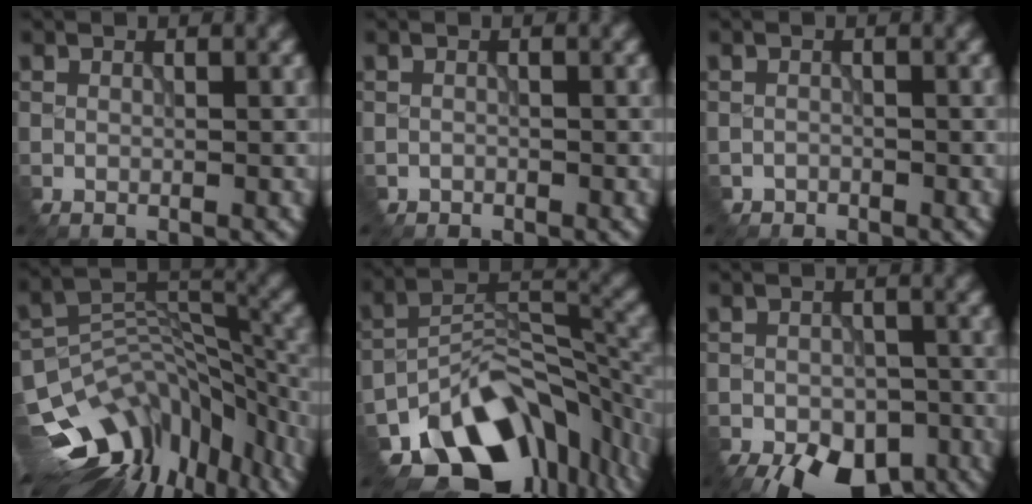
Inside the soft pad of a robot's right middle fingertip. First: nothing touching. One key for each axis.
{"total": 0.8, "fx": -0.4, "fy": 0.1, "fz": -0.7, "tx": 0.017, "ty": -0.004, "tz": -0.010}
{"total": 1.1, "fx": -0.7, "fy": 0.2, "fz": -0.9, "tx": 0.022, "ty": -0.005, "tz": -0.016}
{"total": 12.8, "fx": -8.0, "fy": 7.3, "fz": 6.8, "tx": -0.133, "ty": 0.000, "tz": -0.108}
{"total": 13.4, "fx": -9.3, "fy": 6.8, "fz": 6.7, "tx": -0.103, "ty": -0.003, "tz": -0.149}
{"total": 10.5, "fx": -7.2, "fy": 5.4, "fz": 5.3, "tx": -0.067, "ty": -0.040, "tz": -0.096}